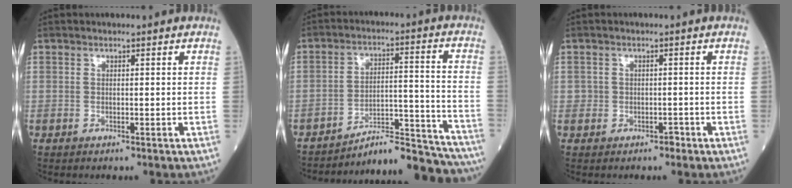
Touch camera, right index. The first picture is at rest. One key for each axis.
{"total": 14.7, "fx": -14.6, "fy": 0.4, "fz": 1.7, "tx": -0.008, "ty": 0.046, "tz": -0.212}
{"total": 1.2, "fx": -0.4, "fy": 1.1, "fz": 0.3, "tx": 0.000, "ty": 0.006, "tz": -0.003}